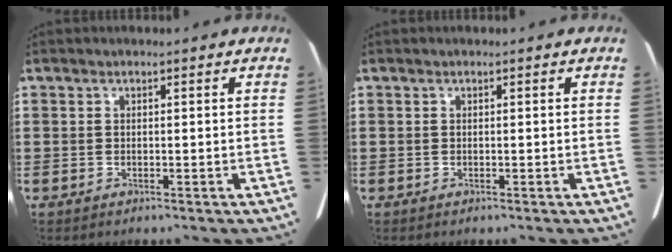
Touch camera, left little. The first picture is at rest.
{"total": 0.0}